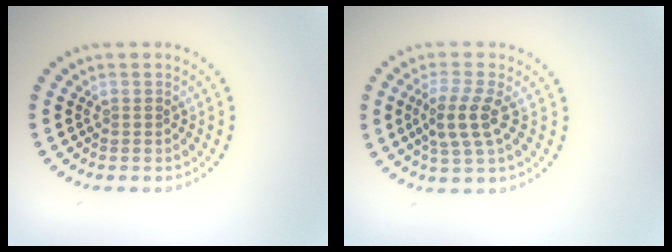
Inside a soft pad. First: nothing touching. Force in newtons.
{"total": 3.0, "press": 2.7, "slide": 1.4}